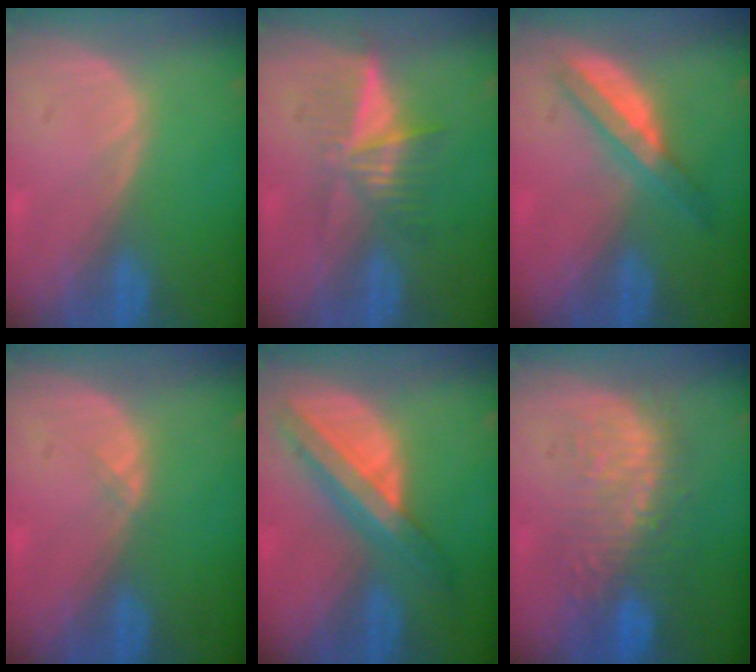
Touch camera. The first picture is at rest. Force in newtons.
{"total": 6.4, "press": 5.5, "slide": 3.3}
{"total": 4.8, "press": 4.8, "slide": 0.8}
{"total": 0.8, "press": 0.5, "slide": 0.6}
{"total": 8.3, "press": 7.0, "slide": 4.4}
{"total": 10.1, "press": 9.0, "slide": 4.5}